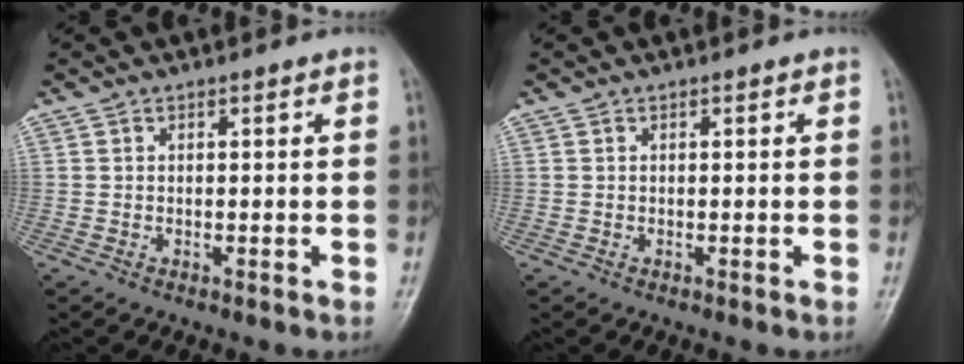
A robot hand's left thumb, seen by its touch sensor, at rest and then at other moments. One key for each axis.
{"total": 0.0}